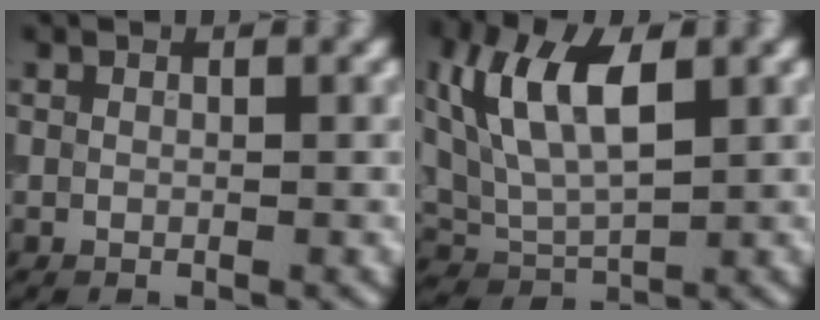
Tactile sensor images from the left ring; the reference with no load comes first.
{"total": 7.3, "force": [2.1, 3.7, 5.9], "torque": [-0.116, 0.009, 0.037]}